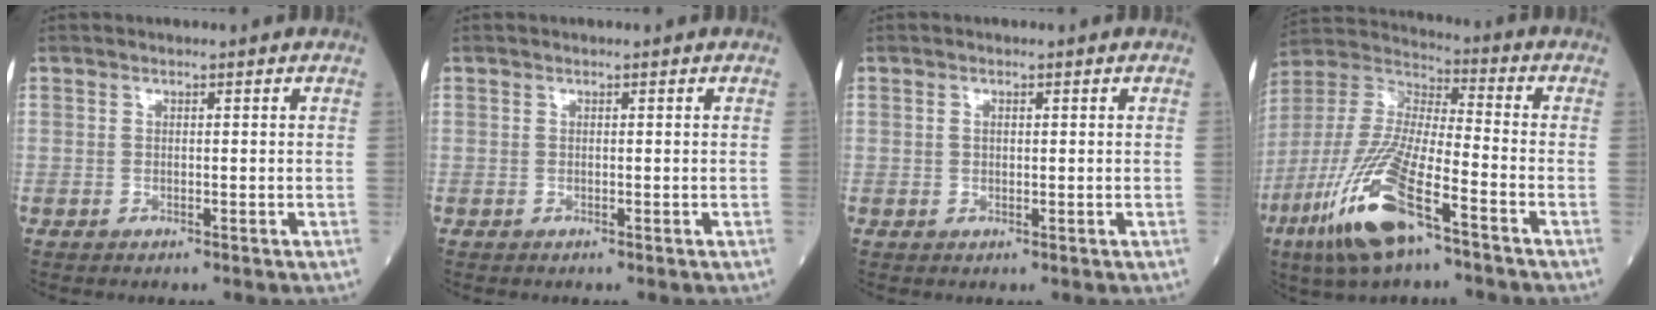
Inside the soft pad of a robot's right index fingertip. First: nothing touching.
{"total": 0.0}
{"total": 0.7, "force": [0.2, 0.4, 0.6], "torque": [-0.015, -0.001, 0.004]}
{"total": 18.3, "force": [-9.5, 3.9, 15.1], "torque": [-0.350, -0.040, -0.181]}